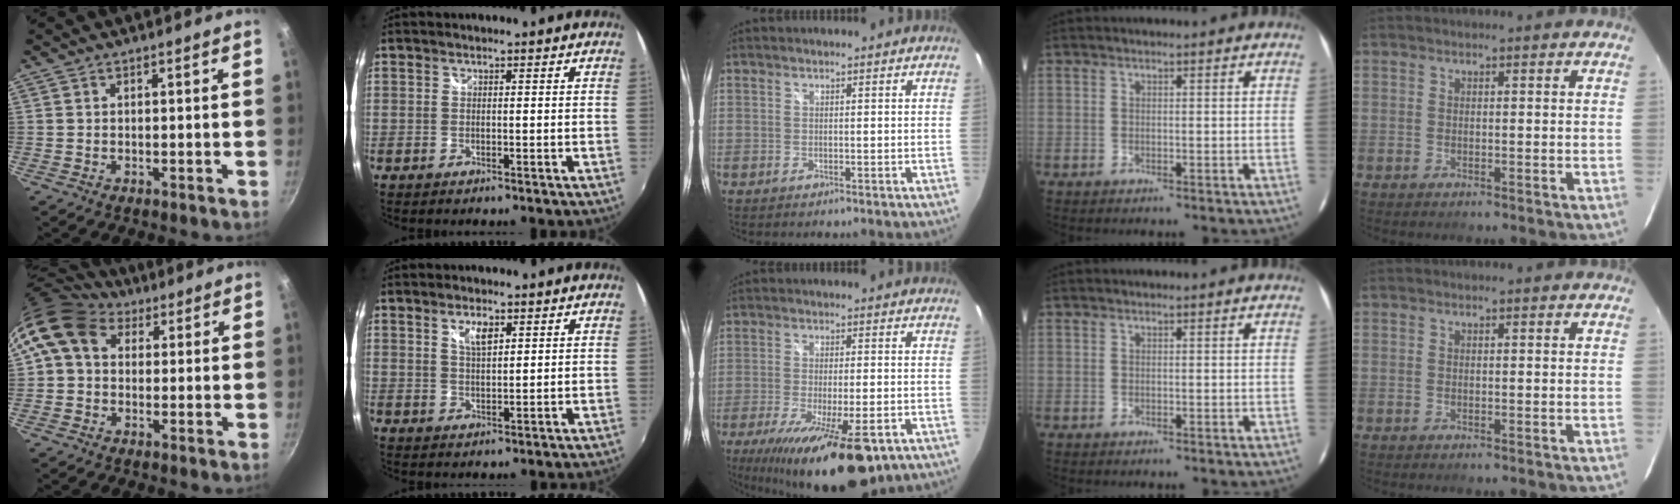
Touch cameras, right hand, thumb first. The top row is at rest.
{"thumb": {"total": 10.7, "force": [4.1, 8.0, 5.9], "torque": [-0.093, 0.009, 0.057]}, "index": {"total": 3.7, "force": [1.8, 1.6, 2.8], "torque": [-0.047, 0.001, 0.032]}, "middle": {"total": 19.5, "force": [-12.1, 5.9, 14.1], "torque": [-0.256, -0.057, -0.183]}}